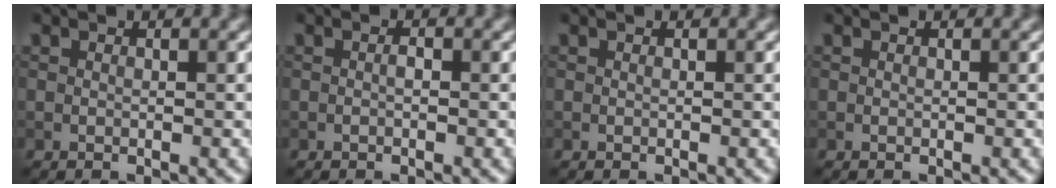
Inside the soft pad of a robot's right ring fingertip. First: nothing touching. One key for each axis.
{"total": 0.7, "fx": -0.2, "fy": 0.3, "fz": 0.6, "tx": -0.015, "ty": 0.000, "tz": -0.006}
{"total": 0.0}
{"total": 0.0}